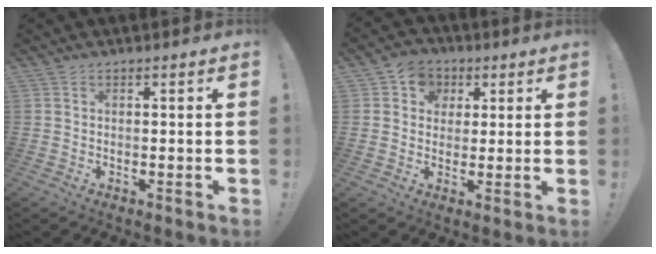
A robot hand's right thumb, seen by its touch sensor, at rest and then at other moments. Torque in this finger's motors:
{"motor_torque": [-0.13, -0.04, 0.13, -0.07, 0.00]}